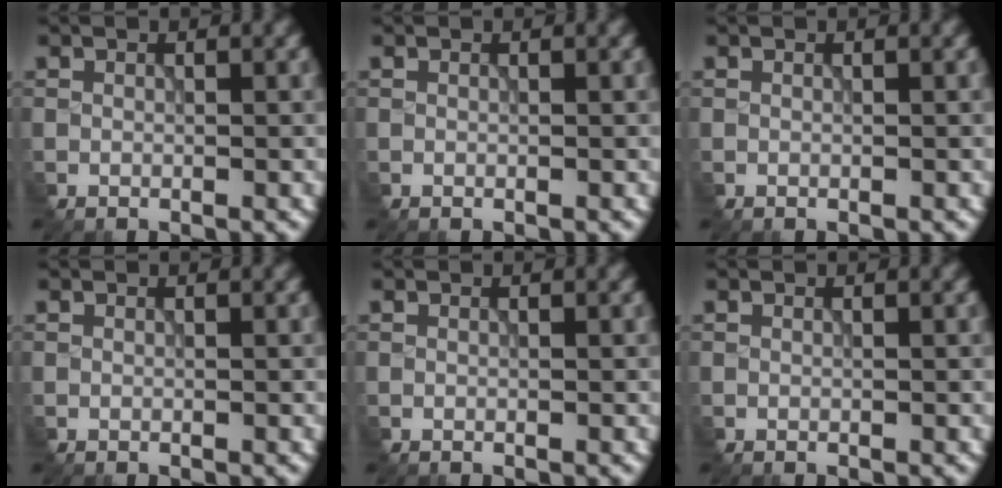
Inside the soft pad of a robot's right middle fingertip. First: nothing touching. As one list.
[{"total": 0.0}, {"total": 0.0}, {"total": 0.0}, {"total": 0.0}, {"total": 0.0}]